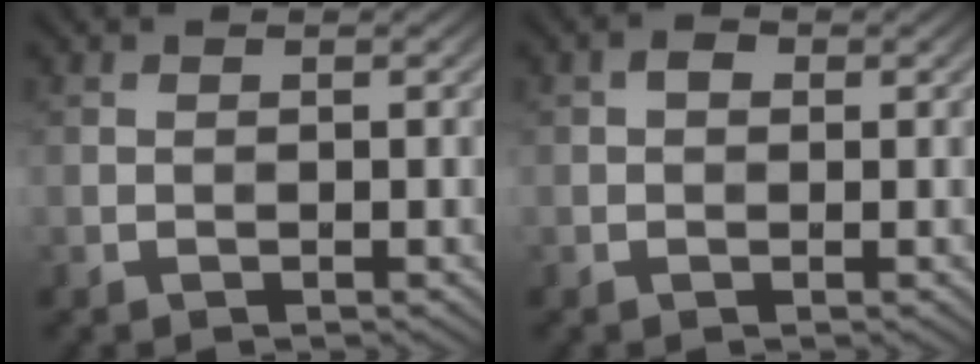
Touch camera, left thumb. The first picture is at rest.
{"total": 1.2, "force": [0.4, 0.9, 0.7], "torque": [-0.013, 0.001, 0.001]}